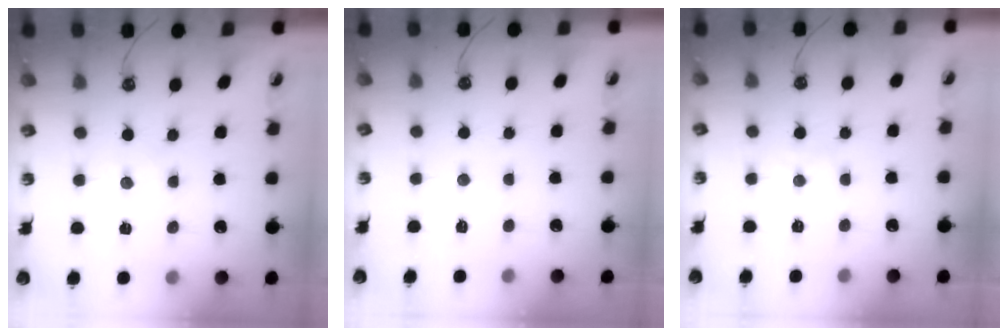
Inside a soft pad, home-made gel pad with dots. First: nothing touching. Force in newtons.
{"total": 2.5, "press": 2.5, "slide": 0.4}
{"total": 6.1, "press": 6.0, "slide": 0.7}